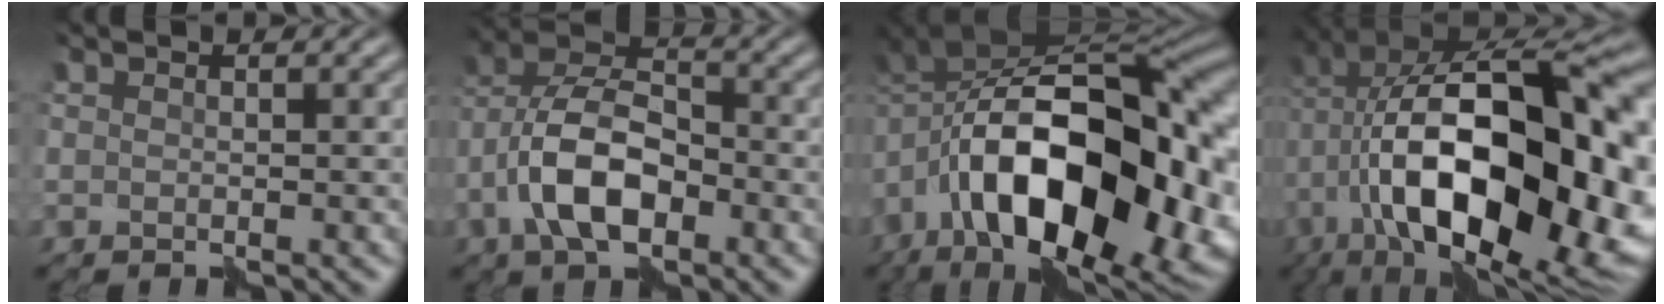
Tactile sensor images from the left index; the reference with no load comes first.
{"total": 8.0, "force": [-3.5, 4.1, 6.0], "torque": [-0.117, 0.015, -0.076]}
{"total": 17.8, "force": [-5.8, 9.2, 14.1], "torque": [-0.212, 0.010, -0.099]}
{"total": 19.4, "force": [-2.6, 8.9, 17.0], "torque": [-0.294, 0.010, -0.048]}